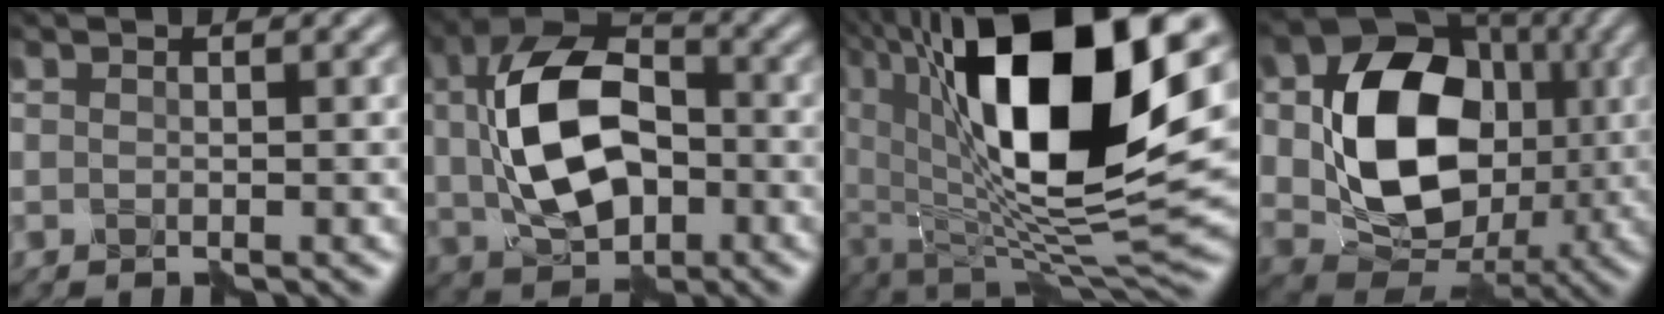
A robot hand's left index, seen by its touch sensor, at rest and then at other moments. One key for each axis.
{"total": 10.6, "fx": 0.3, "fy": 6.5, "fz": 8.4, "tx": -0.176, "ty": 0.003, "tz": 0.008}
{"total": 17.1, "fx": 4.8, "fy": 7.6, "fz": 14.5, "tx": -0.253, "ty": -0.007, "tz": 0.076}
{"total": 12.5, "fx": 0.8, "fy": 9.5, "fz": 8.1, "tx": -0.138, "ty": -0.009, "tz": 0.022}